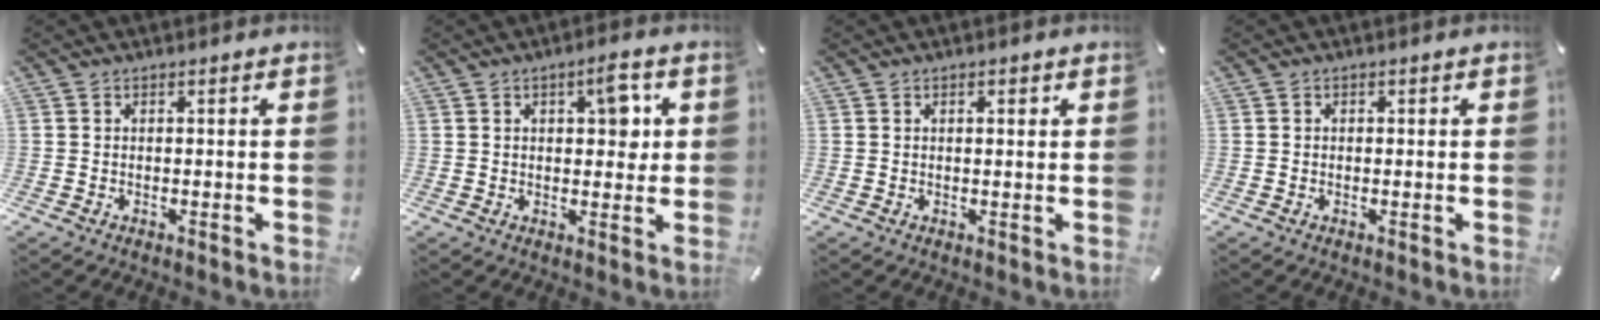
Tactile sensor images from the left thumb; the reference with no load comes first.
{"total": 7.2, "force": [2.0, 3.5, 5.9], "torque": [-0.068, -0.008, 0.025]}
{"total": 1.1, "force": [0.4, 0.4, 0.9], "torque": [-0.019, 0.004, 0.005]}
{"total": 0.6, "force": [0.0, 0.6, 0.1], "torque": [-0.001, 0.005, -0.002]}